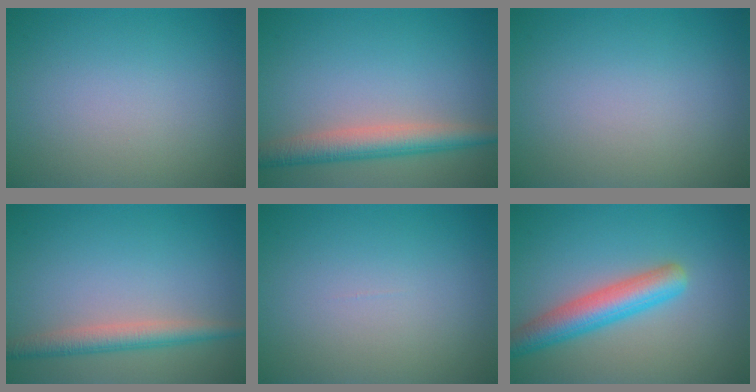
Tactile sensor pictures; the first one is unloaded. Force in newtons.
{"total": 4.3, "press": 4.3, "slide": 0.1}
{"total": 0.0}
{"total": 3.0, "press": 3.0, "slide": 0.1}
{"total": 0.0}
{"total": 4.7, "press": 4.7, "slide": 0.3}